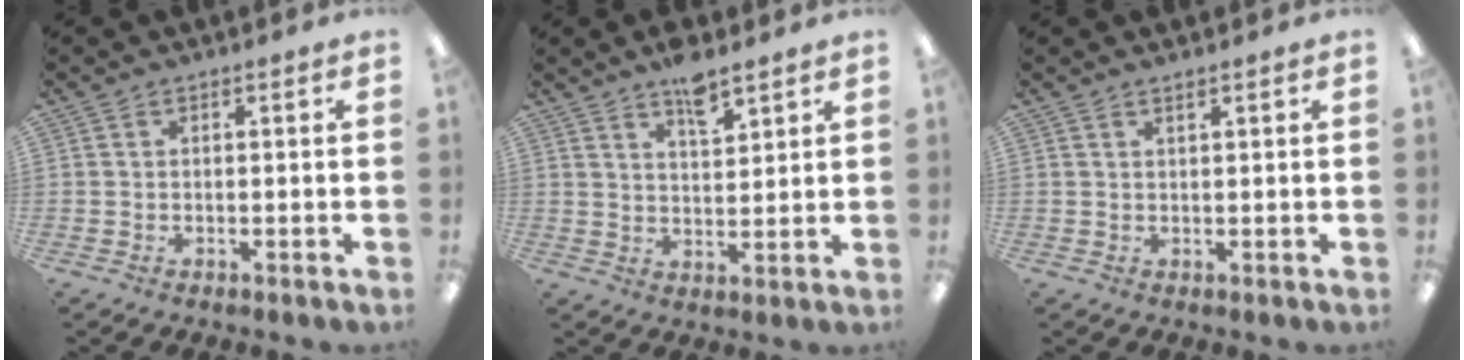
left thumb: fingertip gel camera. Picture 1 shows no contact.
{"total": 6.9, "force": [5.4, 2.2, 3.7], "torque": [-0.054, -0.032, 0.092]}
{"total": 1.2, "force": [1.0, 0.0, 0.7], "torque": [-0.016, -0.001, 0.017]}